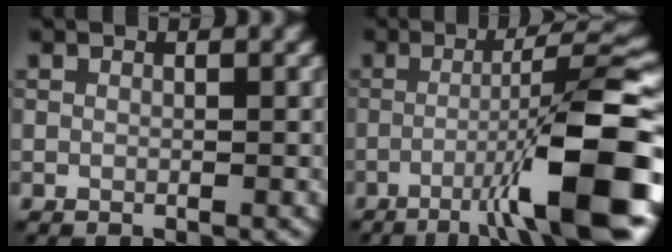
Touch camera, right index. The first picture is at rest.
{"total": 11.1, "force": [-4.1, 1.4, 10.2], "torque": [-0.138, 0.017, -0.069]}